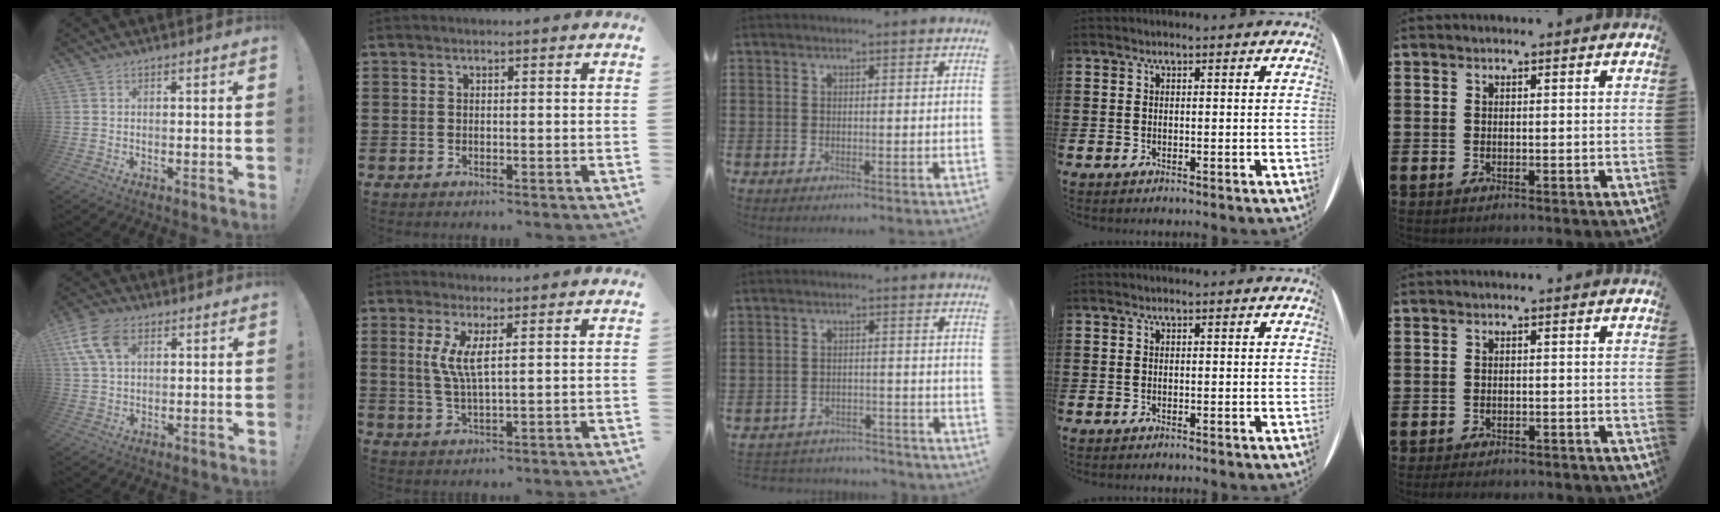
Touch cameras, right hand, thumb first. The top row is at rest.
{"thumb": {"total": 11.1, "force": [4.3, 6.9, 7.5], "torque": [-0.152, -0.003, 0.083]}, "index": {"total": 4.8, "force": [1.4, 0.9, 4.5], "torque": [-0.101, -0.005, 0.021]}, "middle": {"total": 3.3, "force": [-3.2, 0.5, -0.1], "torque": [-0.004, 0.000, -0.070]}, "little": {"total": 1.3, "force": [-1.2, 0.2, 0.3], "torque": [-0.008, 0.000, -0.025]}}